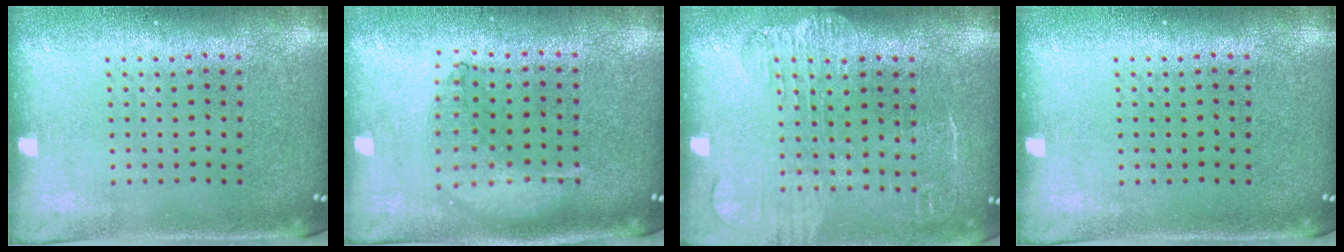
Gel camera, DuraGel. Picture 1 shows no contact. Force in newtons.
{"total": 1.0, "press": 0.9, "slide": 0.2}
{"total": 1.8, "press": 1.5, "slide": 1.0}
{"total": 0.0}